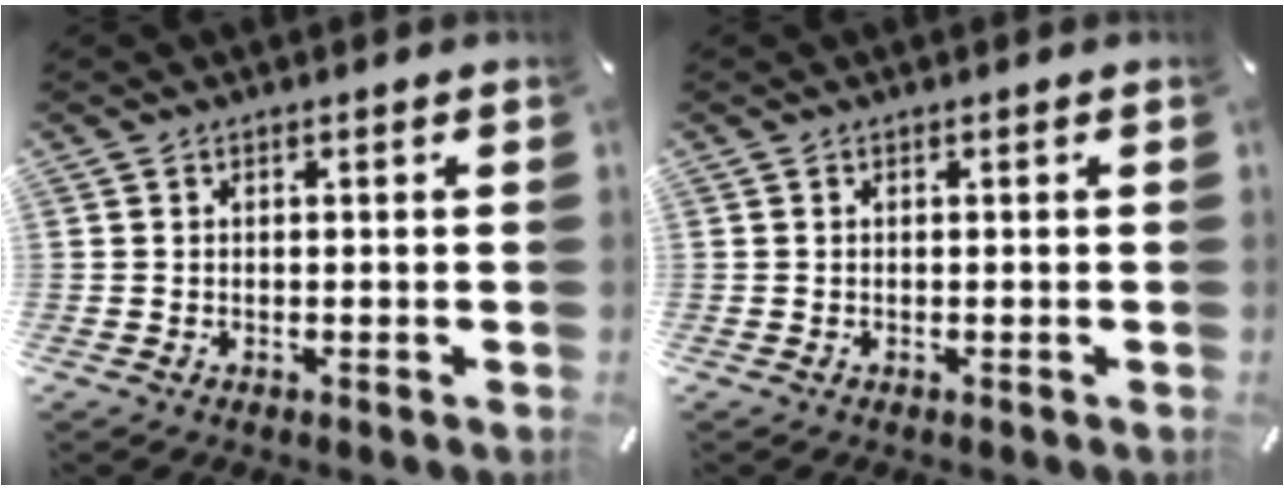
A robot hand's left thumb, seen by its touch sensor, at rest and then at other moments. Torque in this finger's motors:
{"motor_torque": [0.00, 0.00, 0.00, 0.00, 0.00]}